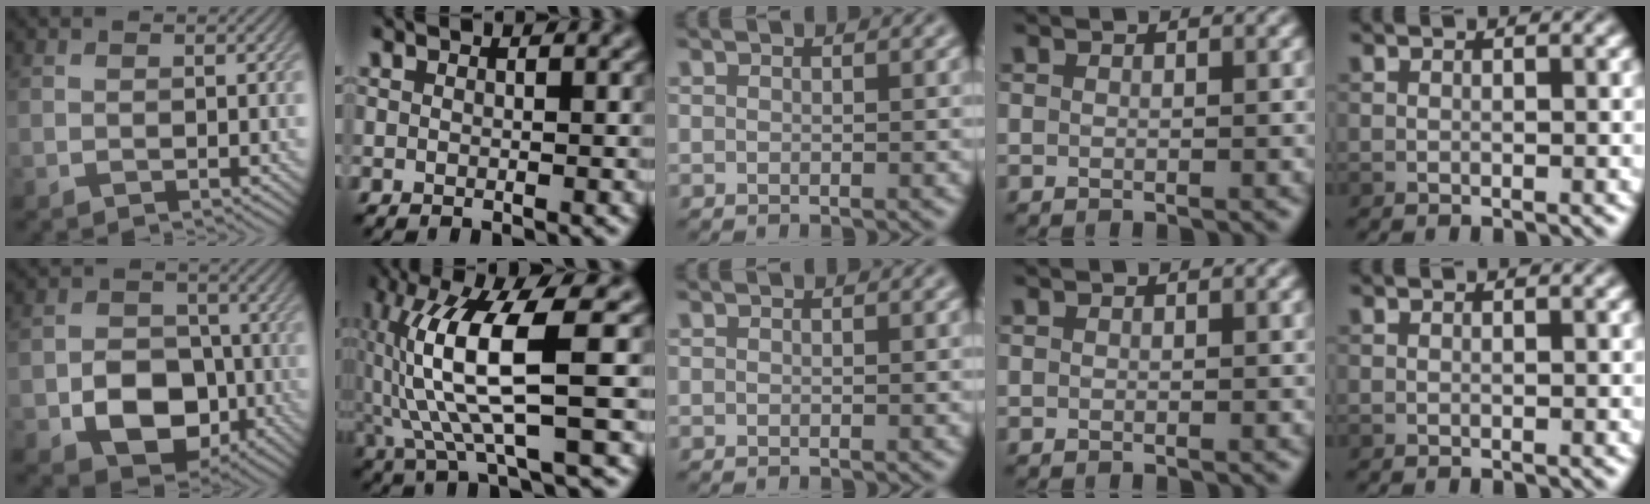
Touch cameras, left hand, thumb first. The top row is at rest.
{"thumb": {"total": 9.0, "force": [-3.1, 6.6, 5.2], "torque": [-0.093, -0.015, -0.060]}, "index": {"total": 9.4, "force": [-0.1, 1.9, 9.3], "torque": [-0.191, 0.005, 0.003]}}